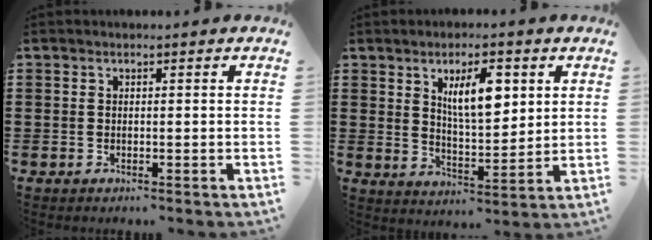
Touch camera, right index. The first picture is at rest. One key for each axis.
{"total": 7.7, "fx": 2.9, "fy": 3.0, "fz": 6.4, "tx": -0.110, "ty": -0.001, "tz": 0.044}